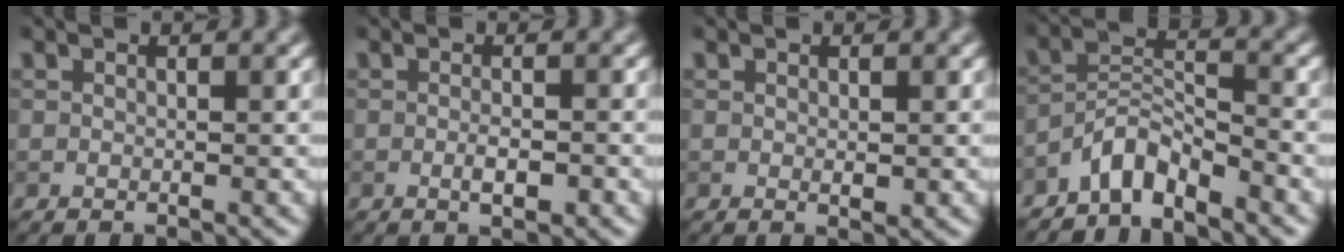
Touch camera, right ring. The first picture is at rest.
{"total": 1.8, "force": [-0.6, 0.5, 1.7], "torque": [-0.029, -0.003, -0.009]}
{"total": 0.8, "force": [0.0, 0.4, 0.7], "torque": [-0.009, -0.003, 0.000]}
{"total": 3.8, "force": [-3.3, 0.9, 1.7], "torque": [-0.029, 0.011, -0.071]}